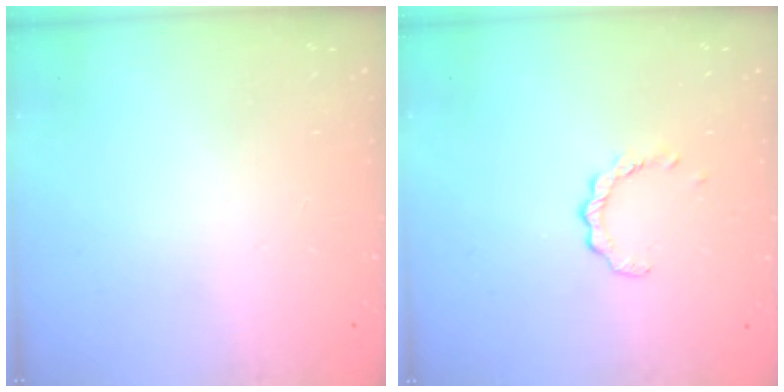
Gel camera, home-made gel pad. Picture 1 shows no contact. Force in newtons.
{"total": 2.9, "press": 2.9, "slide": 0.3}